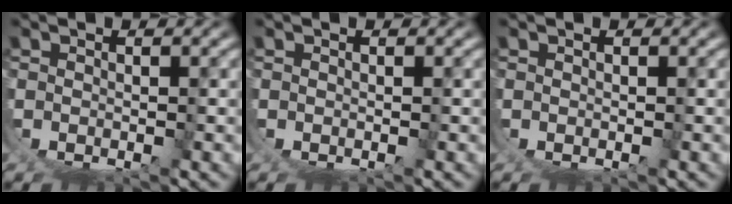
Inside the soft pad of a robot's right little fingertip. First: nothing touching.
{"total": 0.0}
{"total": 0.0}